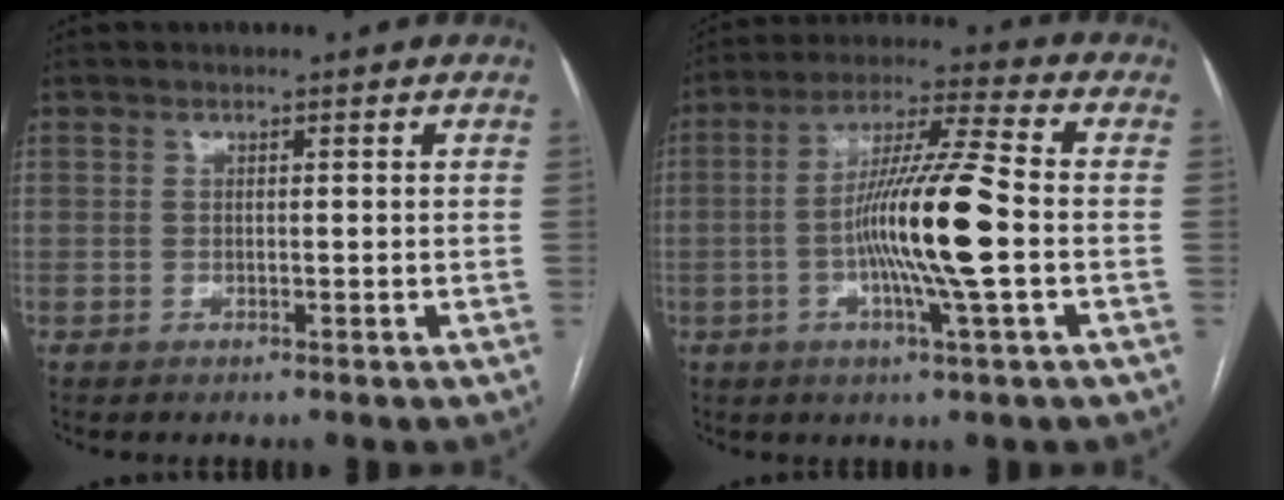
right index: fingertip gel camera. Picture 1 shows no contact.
{"total": 13.4, "force": [-2.2, -0.5, 13.2], "torque": [-0.243, -0.002, -0.048]}